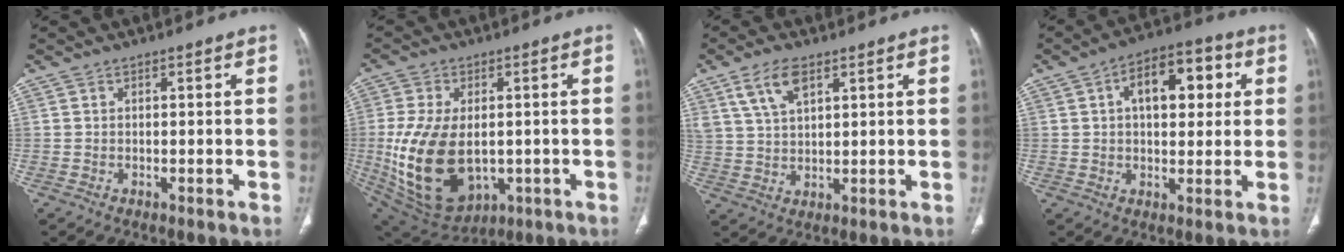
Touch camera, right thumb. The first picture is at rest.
{"total": 19.2, "force": [-2.1, 11.9, 14.9], "torque": [-0.288, -0.014, -0.005]}
{"total": 7.2, "force": [4.0, 3.4, 5.0], "torque": [-0.094, -0.010, 0.083]}
{"total": 12.4, "force": [3.2, 6.9, 9.8], "torque": [-0.113, 0.017, 0.044]}